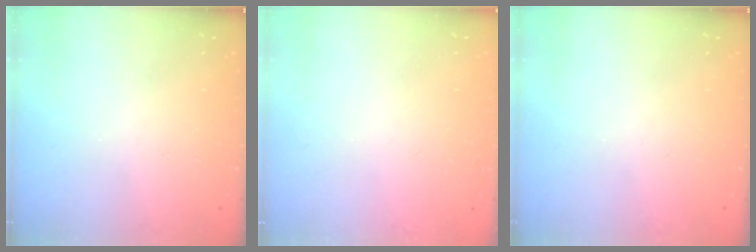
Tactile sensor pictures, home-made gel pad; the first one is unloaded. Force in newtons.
{"total": 1.6, "press": 1.6, "slide": 0.1}
{"total": 0.0}